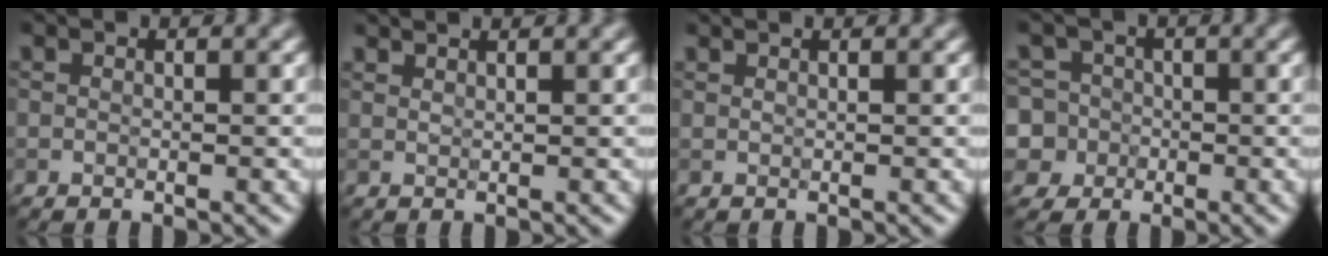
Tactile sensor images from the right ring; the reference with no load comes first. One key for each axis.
{"total": 1.3, "fx": 1.2, "fy": 0.1, "fz": 0.2, "tx": -0.003, "ty": -0.003, "tz": 0.018}
{"total": 0.6, "fx": 0.6, "fy": 0.1, "fz": 0.0, "tx": 0.000, "ty": -0.003, "tz": 0.012}
{"total": 7.2, "fx": -1.2, "fy": 6.8, "fz": 2.0, "tx": -0.039, "ty": 0.024, "tz": -0.059}